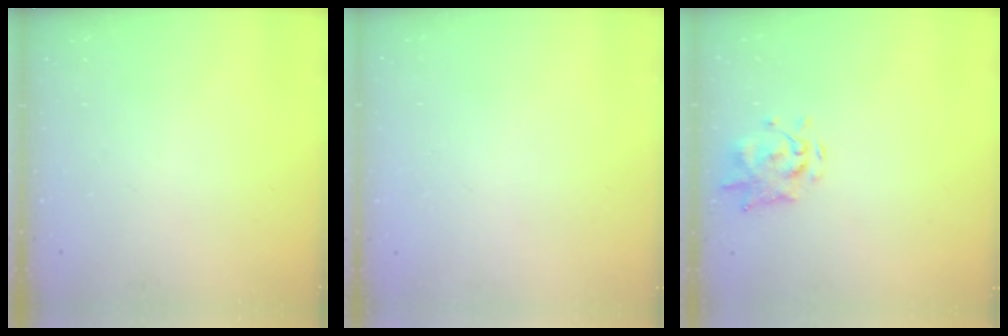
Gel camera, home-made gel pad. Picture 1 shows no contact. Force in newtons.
{"total": 1.8, "press": 1.8, "slide": 0.2}
{"total": 1.8, "press": 1.8, "slide": 0.4}